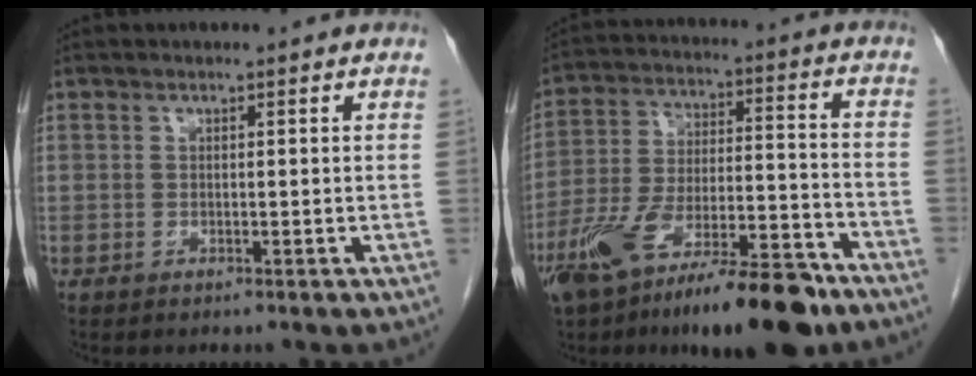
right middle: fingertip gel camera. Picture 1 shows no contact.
{"total": 20.6, "force": [-14.2, 4.2, 14.4], "torque": [-0.221, -0.010, -0.243]}